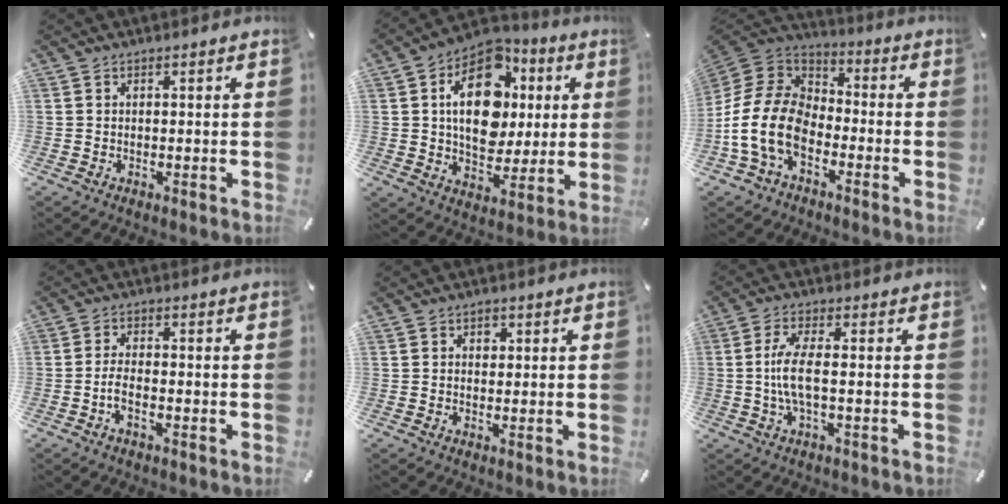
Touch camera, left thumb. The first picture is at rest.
{"total": 18.5, "force": [3.6, 13.2, 12.5], "torque": [-0.198, -0.002, 0.067]}
{"total": 15.0, "force": [-6.5, 10.2, 8.9], "torque": [-0.206, 0.028, -0.123]}
{"total": 3.5, "force": [-1.4, 1.3, 2.9], "torque": [-0.062, 0.003, -0.029]}
{"total": 1.5, "force": [0.4, 1.3, 0.6], "torque": [0.002, 0.000, 0.002]}
{"total": 7.1, "force": [-0.4, 1.7, 6.9], "torque": [-0.151, -0.011, -0.016]}